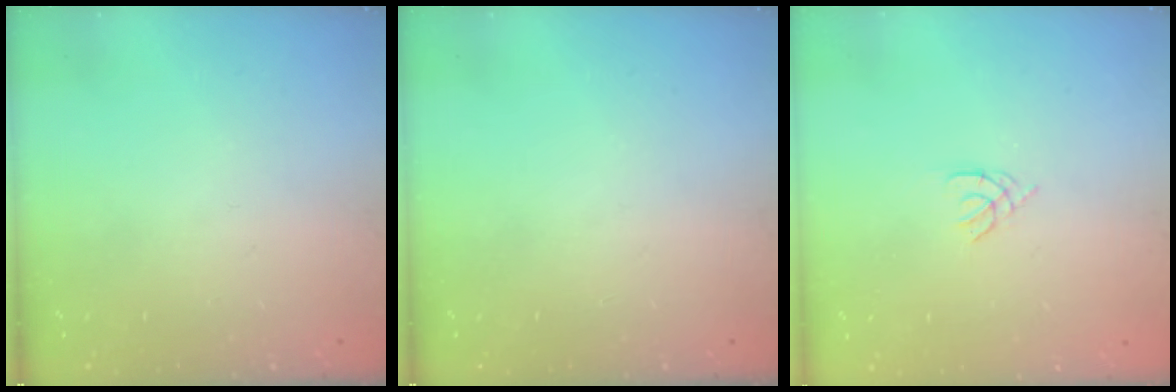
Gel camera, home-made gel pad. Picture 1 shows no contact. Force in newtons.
{"total": 0.0}
{"total": 1.1, "press": 1.0, "slide": 0.3}